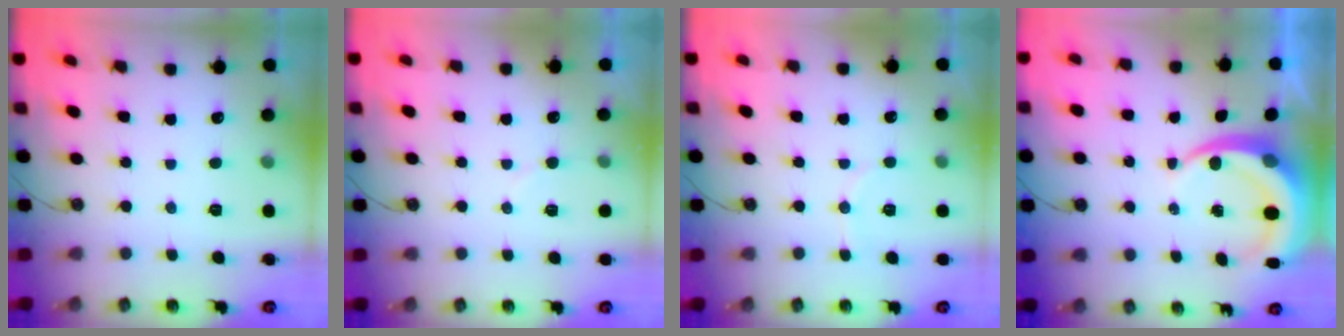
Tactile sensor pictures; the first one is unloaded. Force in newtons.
{"total": 3.6, "press": 3.6, "slide": 0.3}
{"total": 5.8, "press": 5.4, "slide": 2.1}
{"total": 8.2, "press": 8.2, "slide": 1.1}